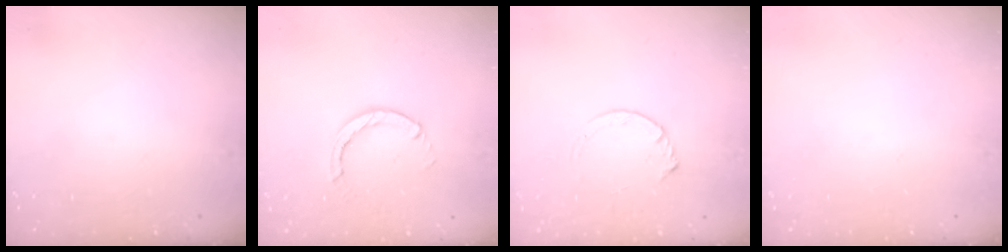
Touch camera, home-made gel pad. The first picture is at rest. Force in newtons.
{"total": 4.1, "press": 4.0, "slide": 0.6}
{"total": 3.7, "press": 3.7, "slide": 0.5}
{"total": 0.0}